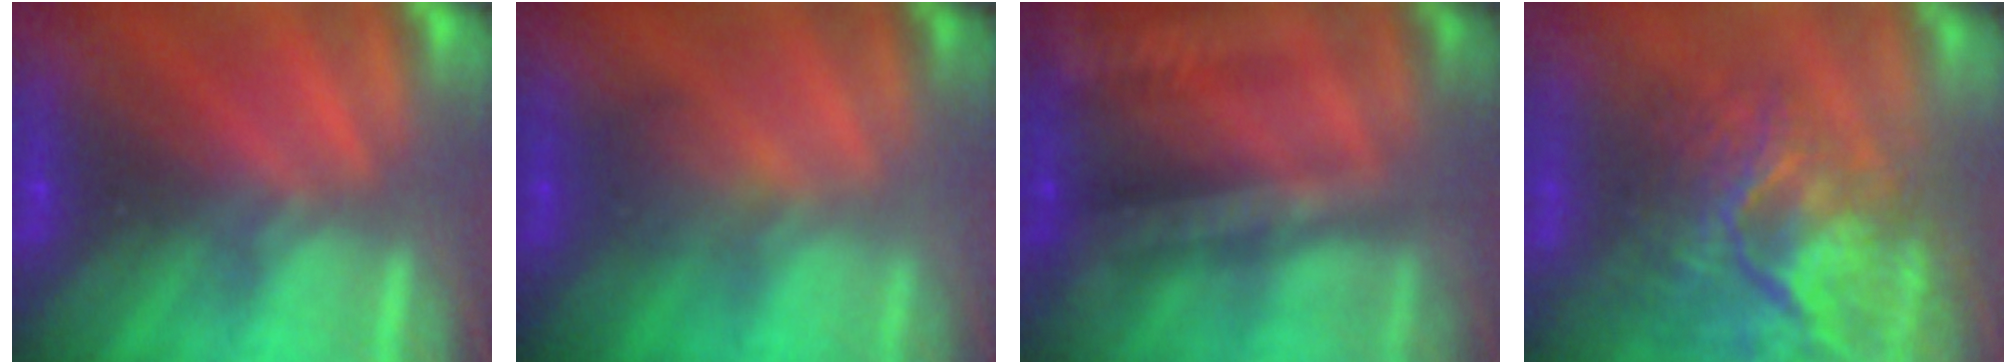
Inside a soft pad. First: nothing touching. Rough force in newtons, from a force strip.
{"total": 1.9}
{"total": 2.4}
{"total": 7.7}